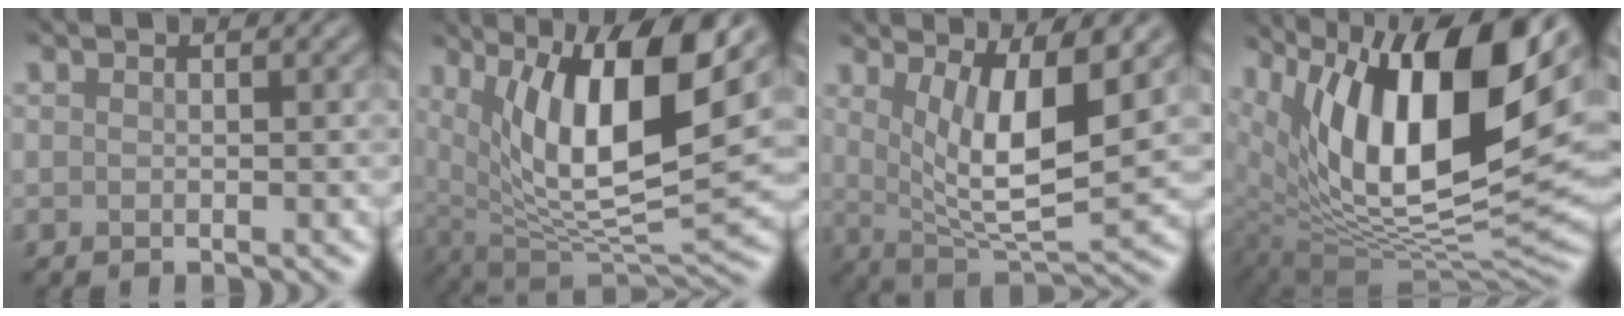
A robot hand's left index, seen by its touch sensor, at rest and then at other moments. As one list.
[{"total": 12.2, "force": [4.1, 3.8, 10.9], "torque": [-0.177, -0.011, 0.077]}, {"total": 7.7, "force": [2.0, 2.3, 7.1], "torque": [-0.128, -0.018, 0.041]}, {"total": 15.7, "force": [6.5, 6.7, 12.6], "torque": [-0.201, -0.007, 0.114]}]